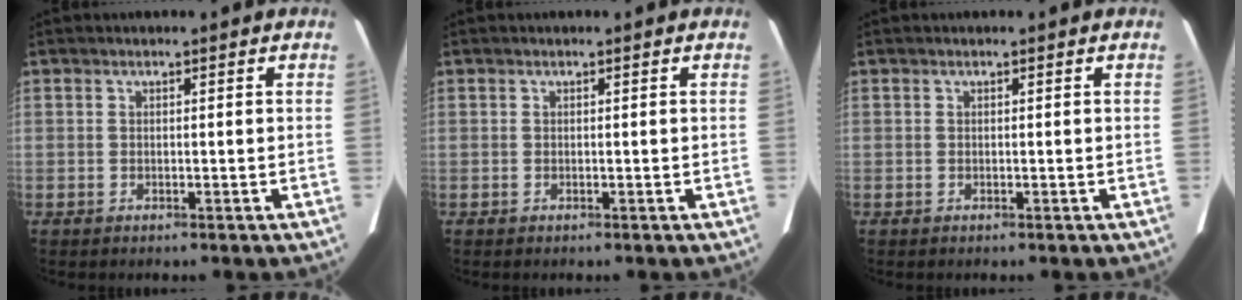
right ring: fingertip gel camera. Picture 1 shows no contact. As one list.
[{"total": 0.0}, {"total": 0.0}]